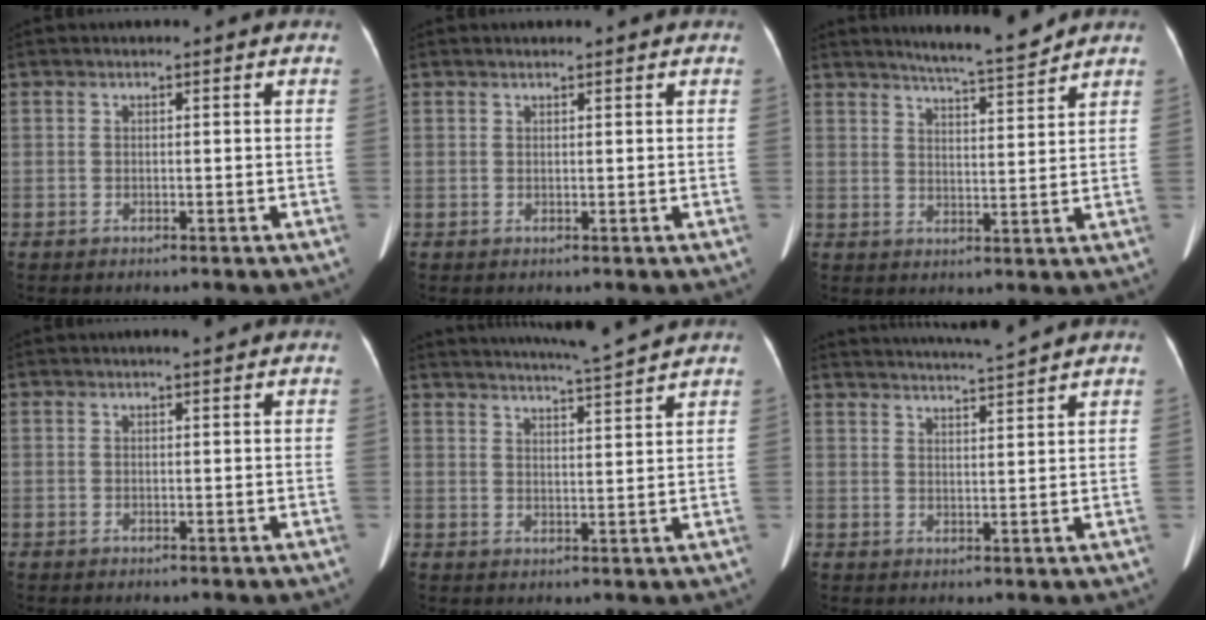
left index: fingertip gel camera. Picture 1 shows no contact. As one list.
[{"total": 1.0, "force": [1.0, 0.1, 0.3], "torque": [-0.007, 0.011, 0.019]}, {"total": 7.5, "force": [7.0, -0.6, 2.7], "torque": [-0.050, -0.008, 0.109]}, {"total": 1.8, "force": [1.5, 0.1, 1.0], "torque": [-0.016, 0.002, 0.022]}, {"total": 8.6, "force": [8.0, -1.5, 2.6], "torque": [-0.050, -0.002, 0.120]}, {"total": 7.5, "force": [7.0, -1.6, 2.1], "torque": [-0.037, 0.002, 0.107]}]